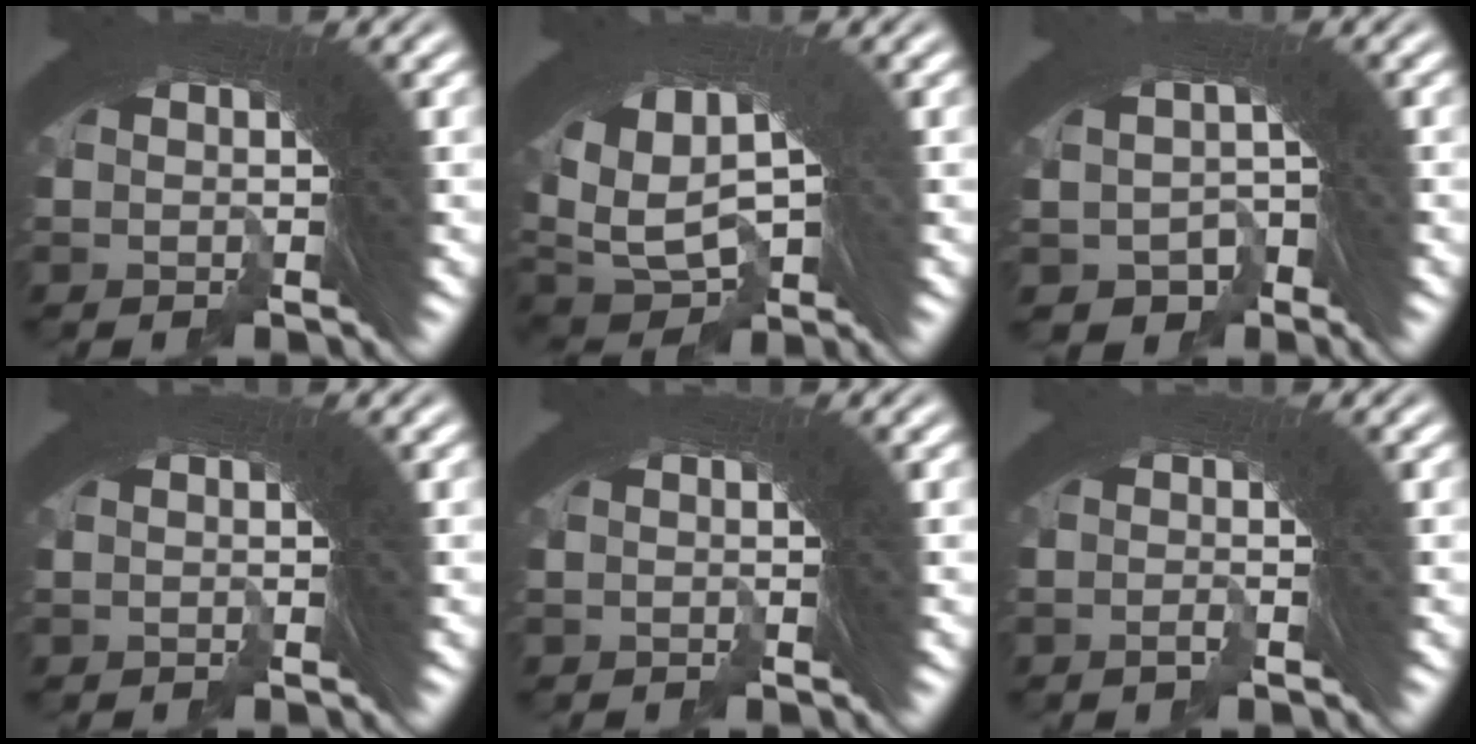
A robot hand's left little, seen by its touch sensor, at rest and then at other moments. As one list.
[{"total": 9.2, "force": [-2.2, 7.7, 4.5], "torque": [-0.143, -0.043, -0.019]}, {"total": 6.3, "force": [-4.9, 3.7, -1.3], "torque": [-0.007, -0.040, -0.068]}, {"total": 0.5, "force": [-0.3, 0.0, -0.5], "torque": [0.007, 0.000, -0.004]}, {"total": 0.8, "force": [-0.4, -0.2, -0.7], "torque": [0.011, -0.001, -0.006]}, {"total": 1.0, "force": [-0.9, 0.0, -0.3], "torque": [0.010, 0.007, -0.020]}]